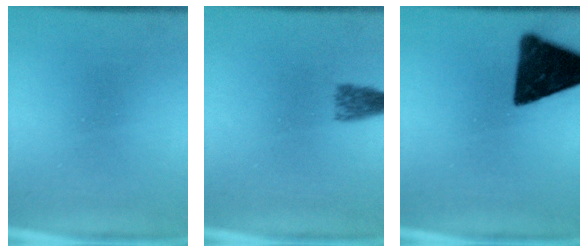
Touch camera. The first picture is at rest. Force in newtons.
{"total": 2.7}
{"total": 13.5}